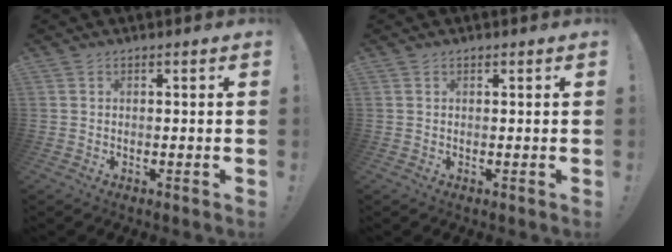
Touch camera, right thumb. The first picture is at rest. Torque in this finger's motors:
{"motor_torque": [0.08, -0.03, -0.05, -0.01, 0.00]}